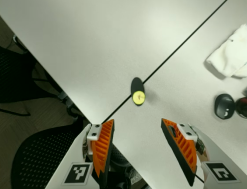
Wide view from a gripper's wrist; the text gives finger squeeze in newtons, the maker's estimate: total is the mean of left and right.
{"total": 0.0}